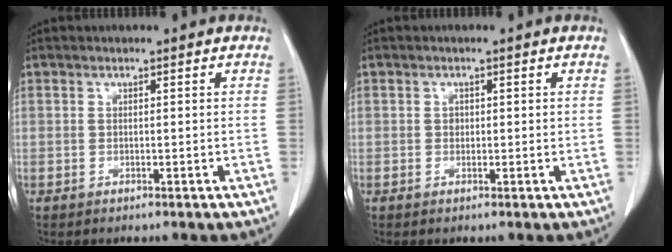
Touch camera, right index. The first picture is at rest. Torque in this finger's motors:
{"motor_torque": [0.15, -0.12, -0.01, 0.01]}